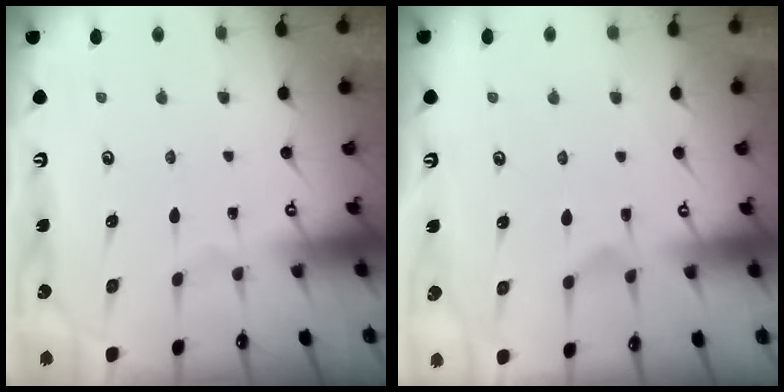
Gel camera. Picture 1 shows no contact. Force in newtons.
{"total": 3.6, "press": 3.4, "slide": 1.1}